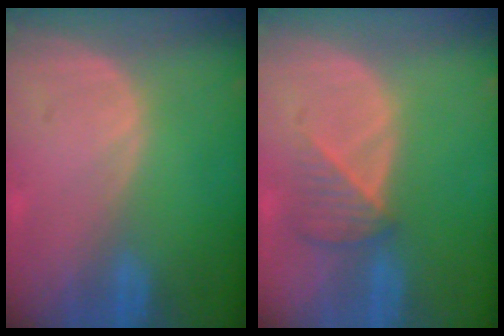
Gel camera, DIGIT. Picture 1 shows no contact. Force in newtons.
{"total": 3.5, "press": 3.4, "slide": 0.9}